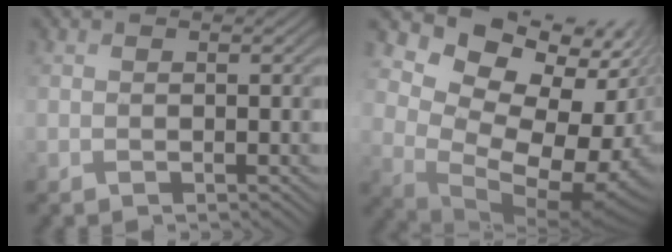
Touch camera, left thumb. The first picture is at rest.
{"total": 13.9, "force": [2.8, 9.6, 9.7], "torque": [-0.166, -0.015, 0.076]}